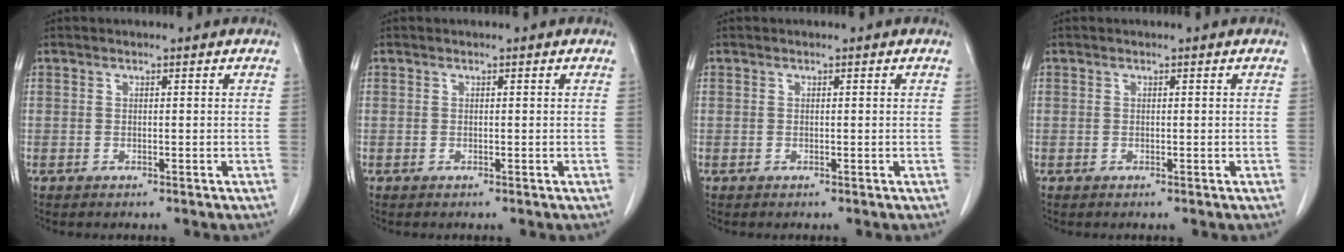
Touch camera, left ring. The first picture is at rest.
{"total": 0.0}
{"total": 0.0}
{"total": 0.0}